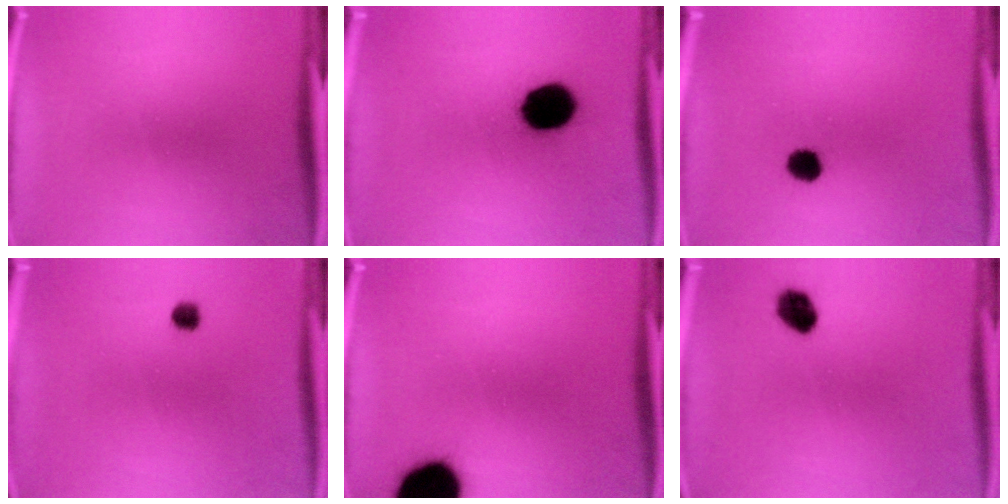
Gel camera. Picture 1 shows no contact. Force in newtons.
{"total": 13.6}
{"total": 4.1}
{"total": 1.8}
{"total": 18.6}
{"total": 5.5}